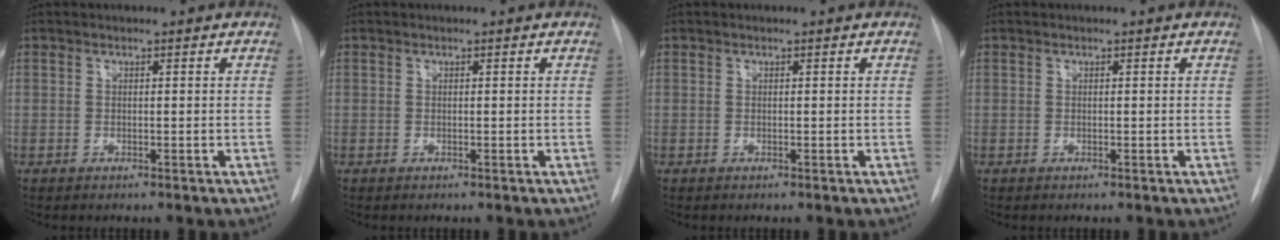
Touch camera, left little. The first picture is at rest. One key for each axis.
{"total": 0.0}
{"total": 0.0}
{"total": 0.0}